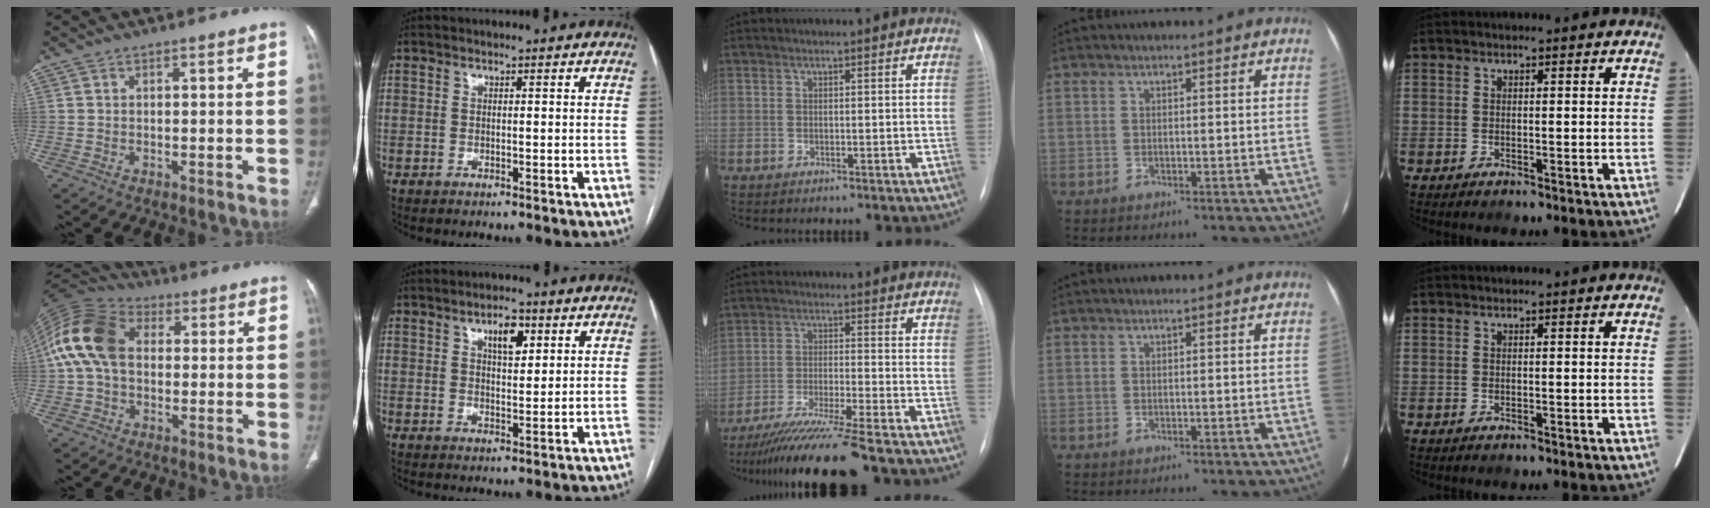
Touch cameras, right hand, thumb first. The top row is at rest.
{"thumb": {"total": 15.2, "force": [1.6, 10.6, 10.8], "torque": [-0.218, 0.039, 0.019]}, "index": {"total": 4.9, "force": [2.3, 1.9, 3.8], "torque": [-0.063, 0.003, 0.039]}, "middle": {"total": 13.0, "force": [-11.0, -1.4, 6.7], "torque": [-0.100, -0.036, -0.181]}}